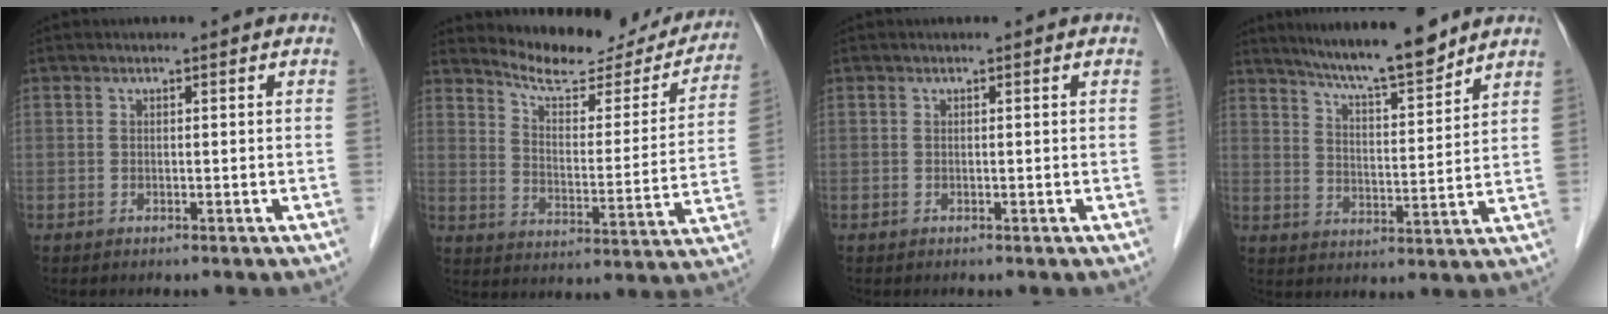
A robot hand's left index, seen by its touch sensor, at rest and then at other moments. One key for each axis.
{"total": 17.9, "fx": 16.6, "fy": 4.5, "fz": 4.9, "tx": -0.057, "ty": -0.031, "tz": 0.215}
{"total": 0.0}
{"total": 10.9, "fx": 9.7, "fy": 0.4, "fz": 5.0, "tx": -0.081, "ty": 0.000, "tz": 0.155}